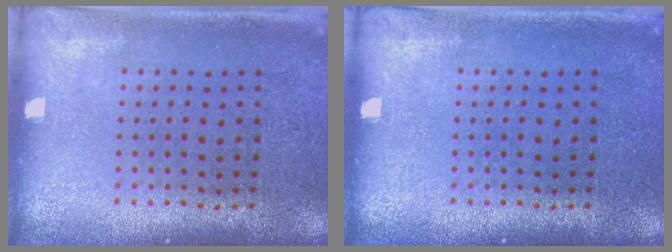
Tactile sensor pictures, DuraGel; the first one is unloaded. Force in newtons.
{"total": 0.0}